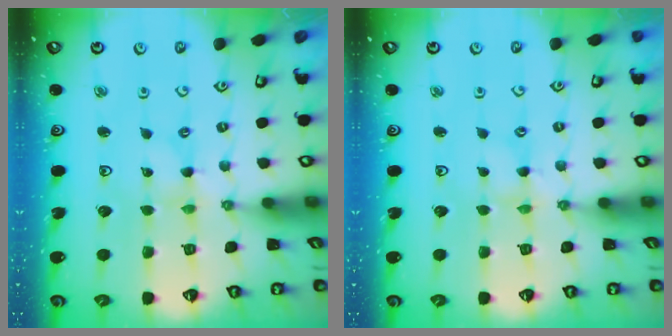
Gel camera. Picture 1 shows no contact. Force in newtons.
{"total": 1.1, "press": 1.1, "slide": 0.1}